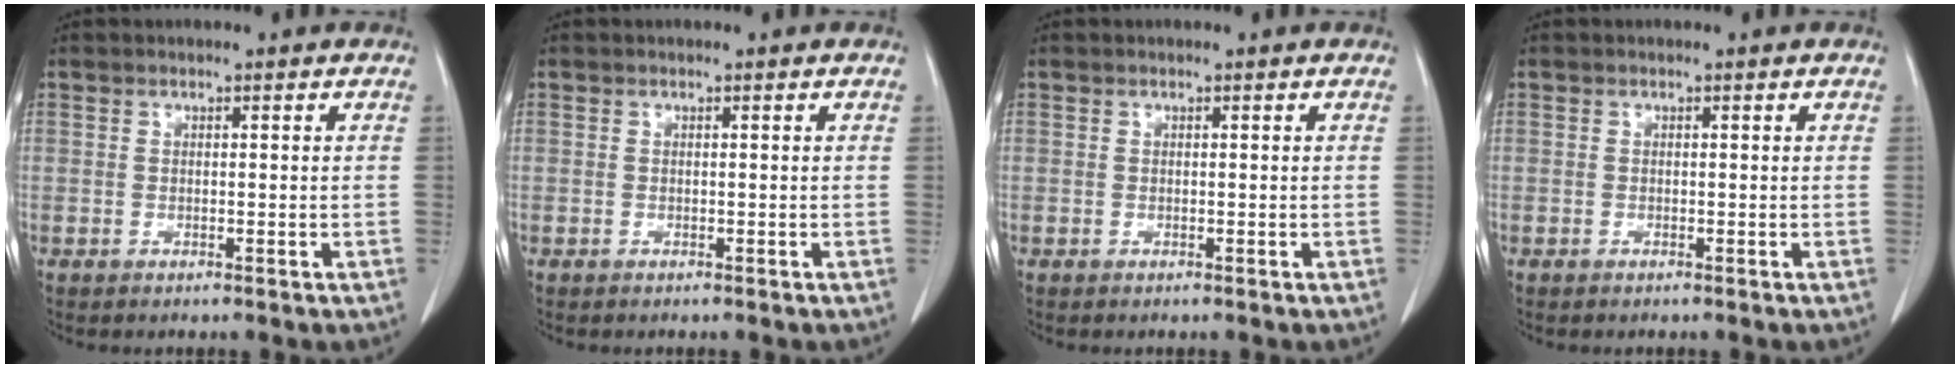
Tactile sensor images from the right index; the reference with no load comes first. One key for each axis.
{"total": 0.0}
{"total": 0.0}
{"total": 0.0}